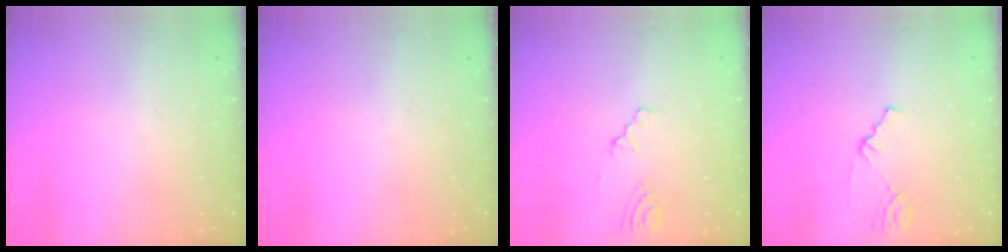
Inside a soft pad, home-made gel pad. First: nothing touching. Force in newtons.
{"total": 0.0}
{"total": 2.5, "press": 2.5, "slide": 0.4}
{"total": 1.2, "press": 1.2, "slide": 0.2}